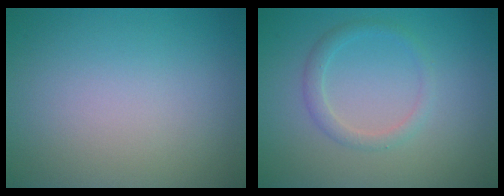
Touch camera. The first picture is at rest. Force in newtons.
{"total": 1.7, "press": 1.7, "slide": 0.0}